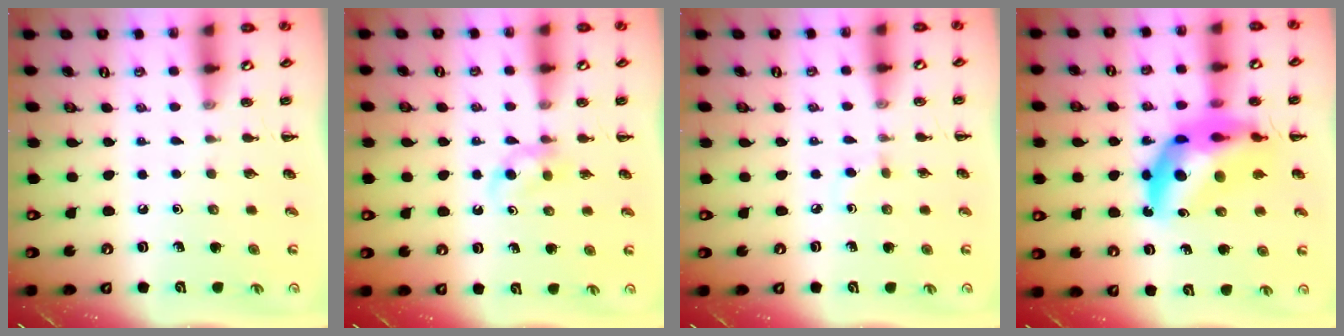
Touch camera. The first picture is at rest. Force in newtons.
{"total": 2.9, "press": 2.6, "slide": 1.3}
{"total": 2.0, "press": 1.8, "slide": 0.9}
{"total": 16.2, "press": 15.6, "slide": 4.4}